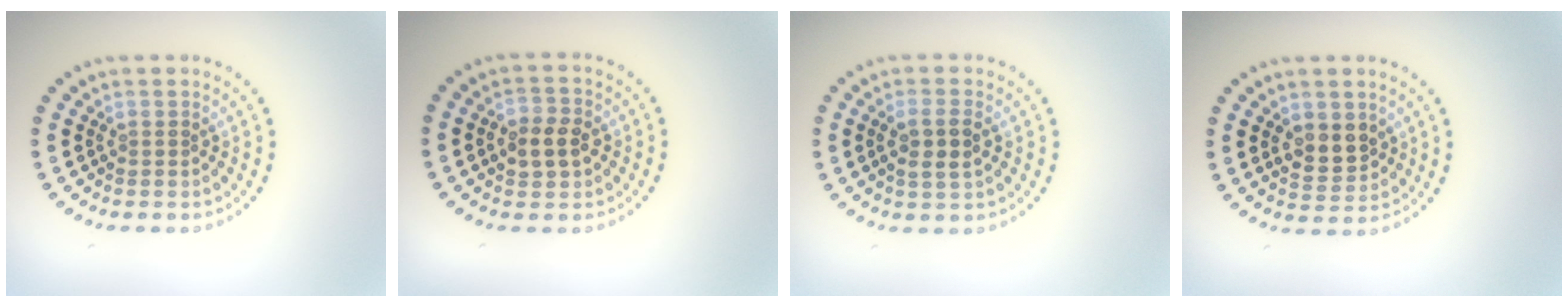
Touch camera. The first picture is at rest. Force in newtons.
{"total": 2.9, "press": 2.8, "slide": 0.2}
{"total": 2.4, "press": 2.3, "slide": 0.8}
{"total": 2.7, "press": 2.6, "slide": 0.8}